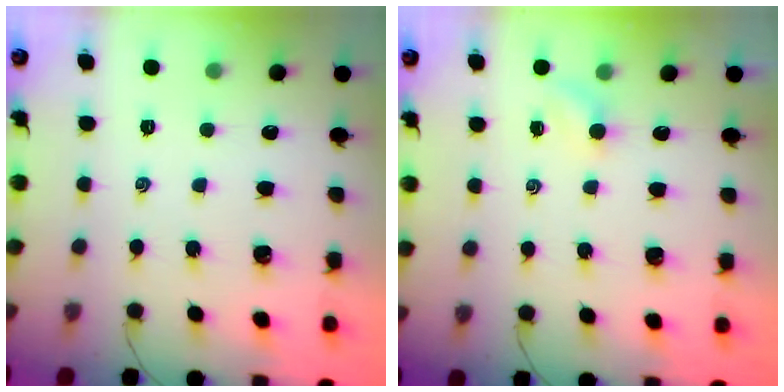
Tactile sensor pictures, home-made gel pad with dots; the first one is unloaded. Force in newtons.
{"total": 2.6, "press": 2.4, "slide": 0.8}